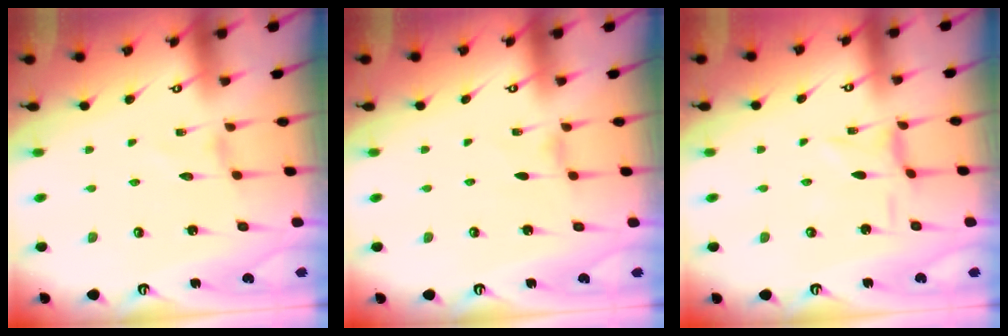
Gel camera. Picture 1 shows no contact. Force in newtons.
{"total": 0.0}
{"total": 0.6, "press": 0.5, "slide": 0.3}